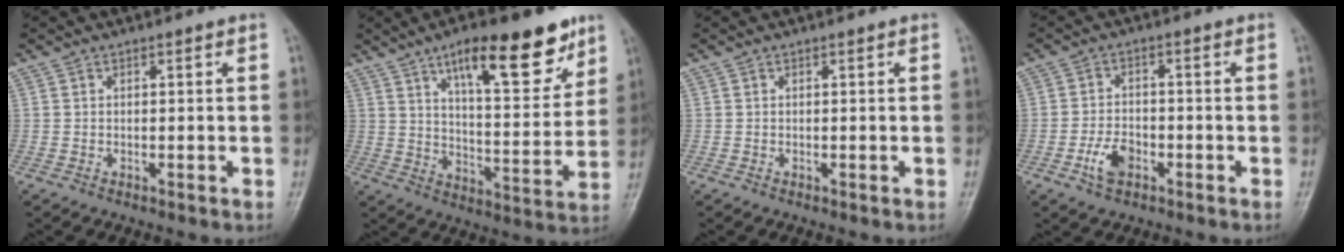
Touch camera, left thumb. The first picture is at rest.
{"total": 18.4, "force": [11.1, 6.1, 13.4], "torque": [-0.156, -0.054, 0.174]}
{"total": 0.0}
{"total": 5.1, "force": [-2.3, 3.2, 3.3], "torque": [-0.056, 0.014, -0.045]}